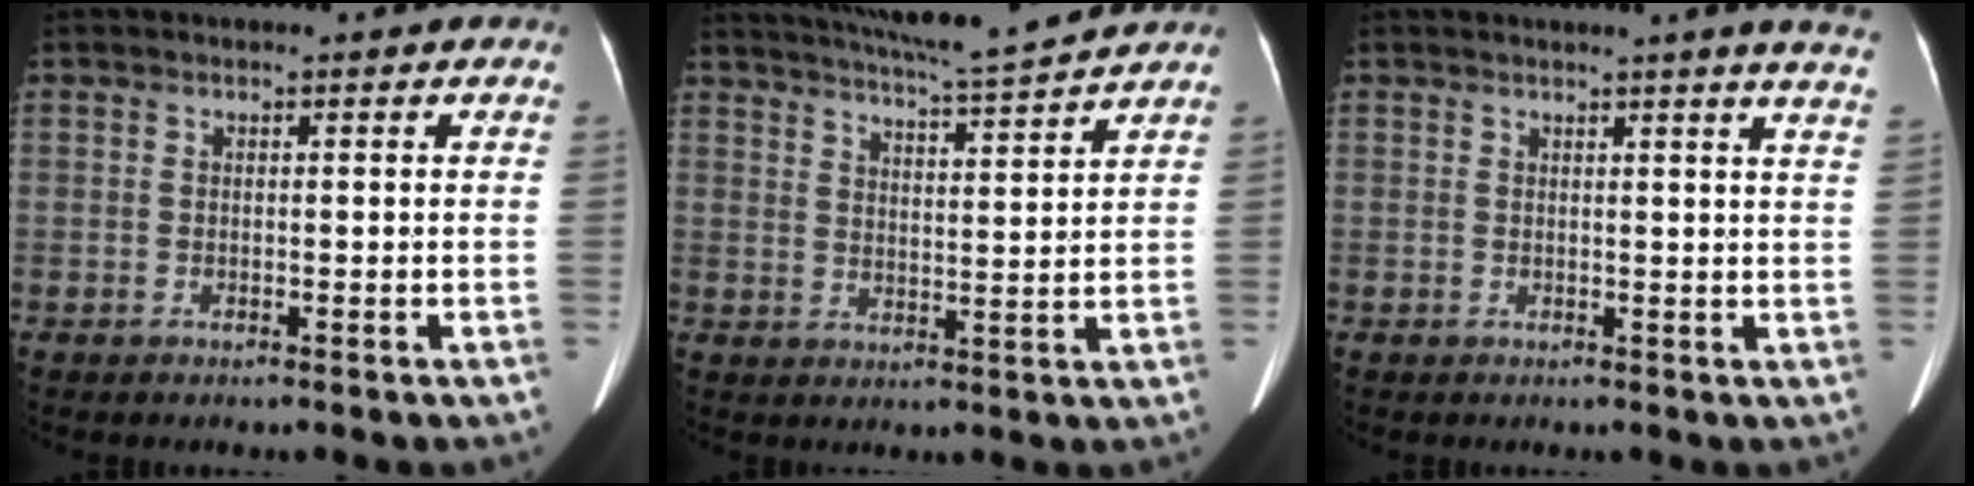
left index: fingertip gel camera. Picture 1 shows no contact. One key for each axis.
{"total": 13.1, "fx": 12.0, "fy": -0.7, "fz": 5.1, "tx": -0.094, "ty": 0.001, "tz": 0.178}
{"total": 8.6, "fx": 7.5, "fy": -0.5, "fz": 4.1, "tx": -0.043, "ty": -0.016, "tz": 0.059}